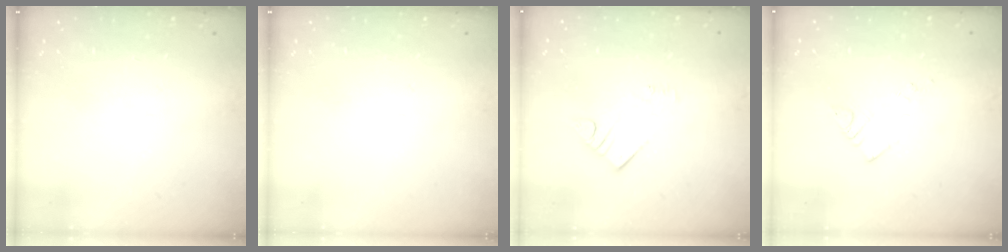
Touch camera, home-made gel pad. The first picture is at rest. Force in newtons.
{"total": 0.0}
{"total": 3.7, "press": 3.7, "slide": 0.3}
{"total": 3.2, "press": 3.2, "slide": 0.4}